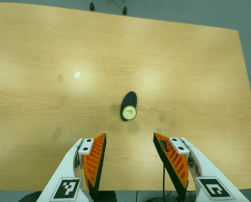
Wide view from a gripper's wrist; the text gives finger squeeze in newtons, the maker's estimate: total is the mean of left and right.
{"total": 0.0}